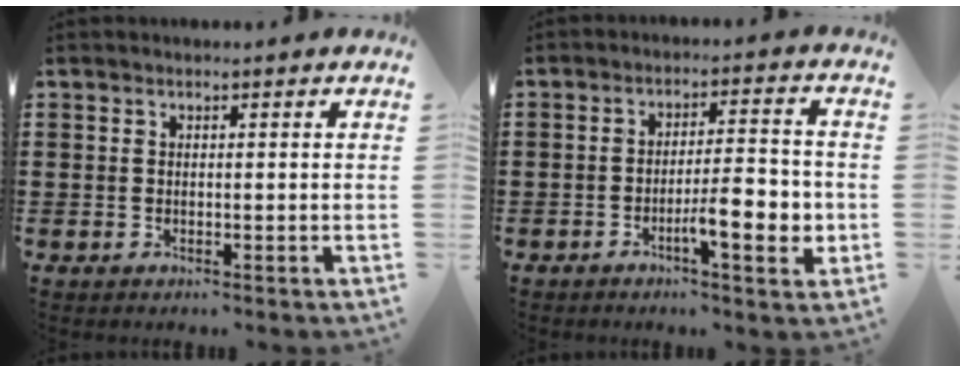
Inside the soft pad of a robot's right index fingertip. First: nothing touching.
{"total": 8.2, "force": [-2.7, 2.0, 7.5], "torque": [-0.101, -0.003, -0.045]}